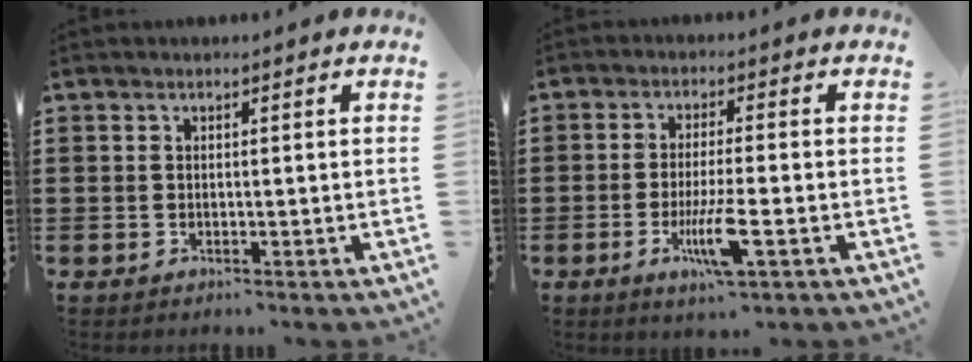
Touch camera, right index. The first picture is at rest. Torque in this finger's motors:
{"motor_torque": [2.14, 0.00, 0.49, 0.12]}